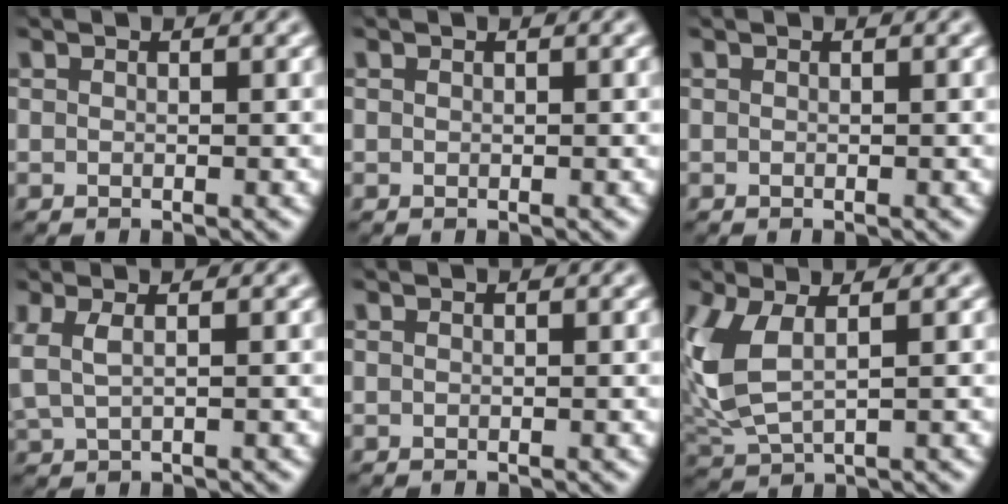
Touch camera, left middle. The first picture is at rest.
{"total": 0.0}
{"total": 0.0}
{"total": 1.8, "force": [0.6, 0.7, 1.5], "torque": [-0.033, 0.003, 0.012]}
{"total": 0.0}
{"total": 5.0, "force": [0.9, 2.6, 4.2], "torque": [-0.109, -0.005, 0.023]}